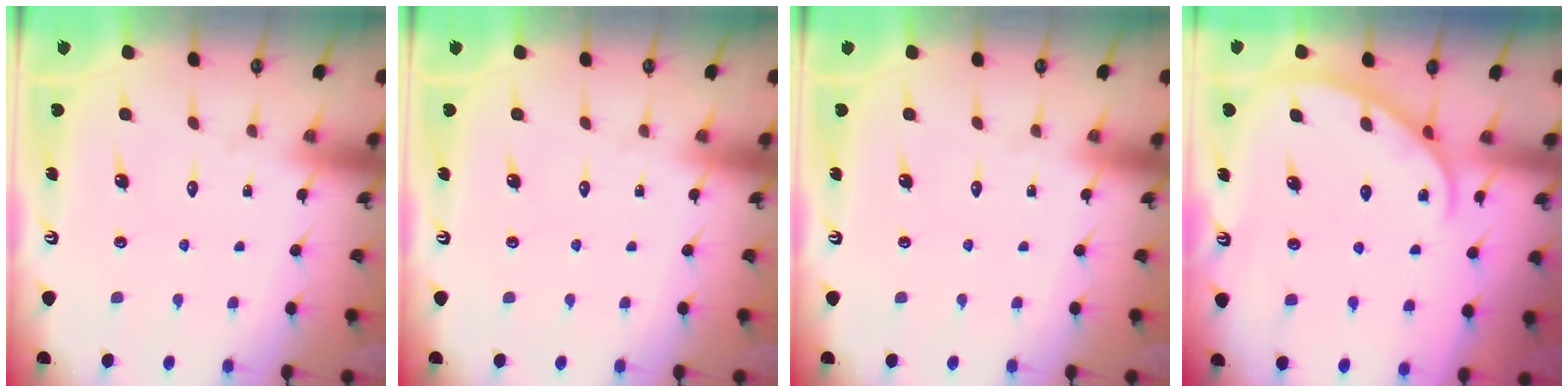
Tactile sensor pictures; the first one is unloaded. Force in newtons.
{"total": 0.0}
{"total": 0.0}
{"total": 2.7, "press": 2.6, "slide": 0.3}